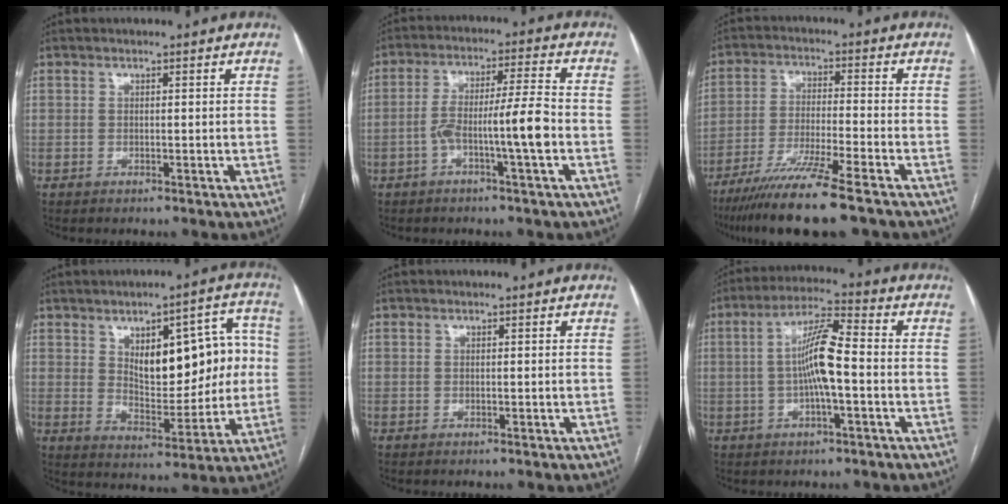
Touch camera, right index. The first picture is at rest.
{"total": 8.5, "force": [-2.6, -0.2, 8.1], "torque": [-0.146, 0.016, -0.045]}
{"total": 12.7, "force": [-9.3, -0.4, 8.6], "torque": [-0.152, -0.038, -0.159]}
{"total": 13.7, "force": [2.5, 6.1, 12.0], "torque": [-0.157, 0.031, 0.051]}
{"total": 0.0}
{"total": 8.9, "force": [-0.7, 1.2, 8.8], "torque": [-0.165, 0.015, -0.019]}